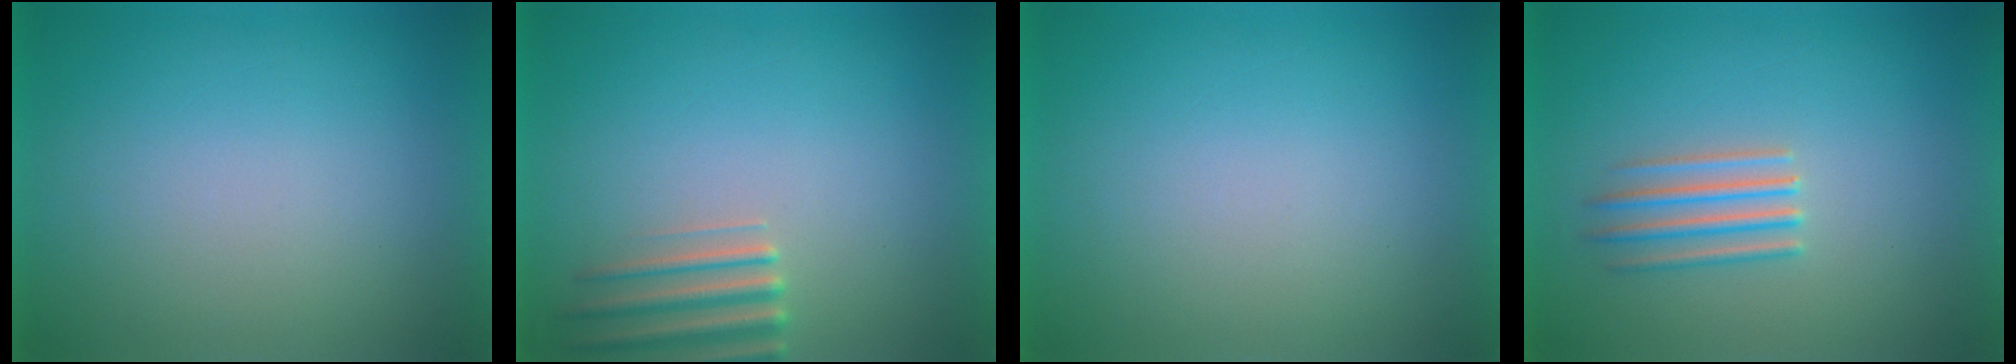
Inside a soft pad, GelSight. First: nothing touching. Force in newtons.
{"total": 2.8}
{"total": 0.0}
{"total": 2.9}